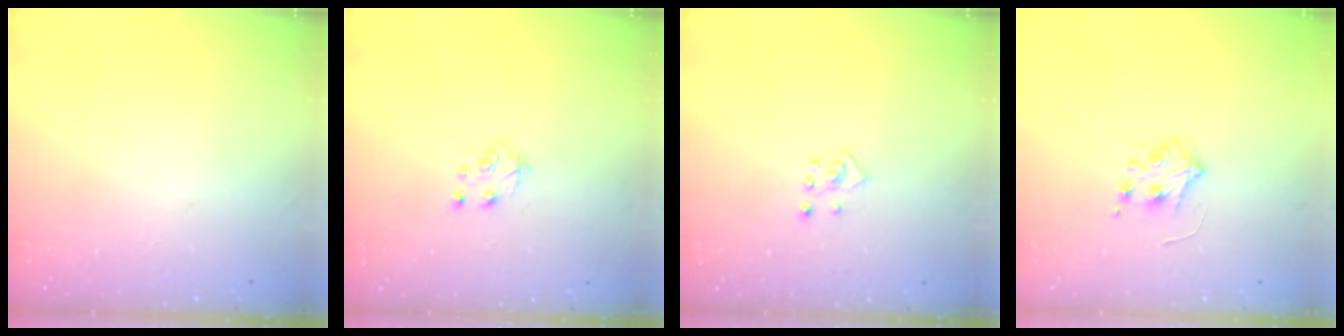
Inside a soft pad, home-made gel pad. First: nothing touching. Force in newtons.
{"total": 5.6, "press": 5.6, "slide": 0.5}
{"total": 2.3, "press": 2.3, "slide": 0.5}
{"total": 4.9, "press": 4.8, "slide": 0.5}